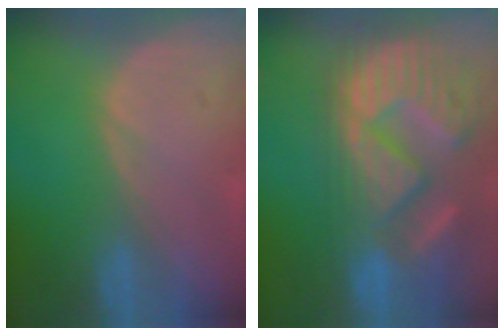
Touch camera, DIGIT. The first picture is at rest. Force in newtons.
{"total": 15.4, "press": 12.6, "slide": 8.8}